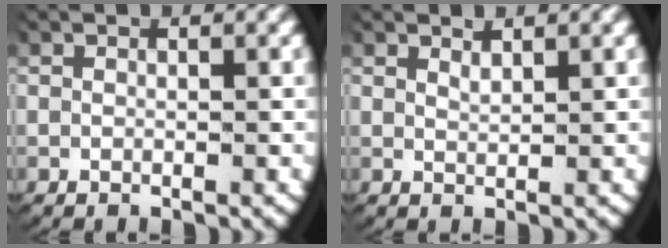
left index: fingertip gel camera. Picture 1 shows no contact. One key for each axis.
{"total": 1.0, "fx": 0.9, "fy": -0.1, "fz": 0.3, "tx": -0.010, "ty": -0.010, "tz": 0.022}